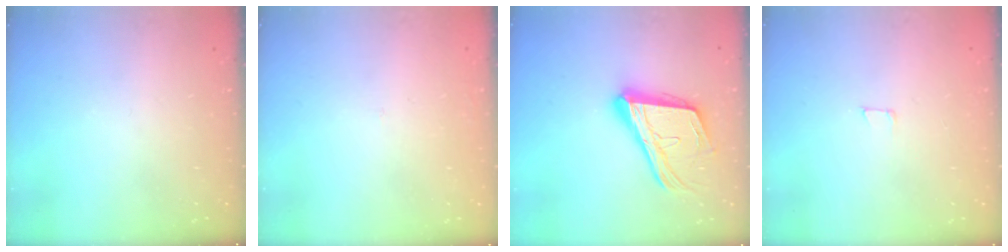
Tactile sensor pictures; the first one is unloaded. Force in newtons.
{"total": 1.4, "press": 1.4, "slide": 0.1}
{"total": 20.2, "press": 19.7, "slide": 4.4}
{"total": 3.2, "press": 3.2, "slide": 0.2}